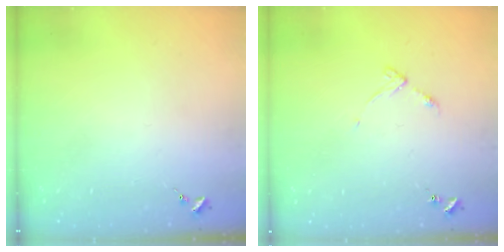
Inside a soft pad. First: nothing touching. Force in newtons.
{"total": 4.9, "press": 4.9, "slide": 0.6}